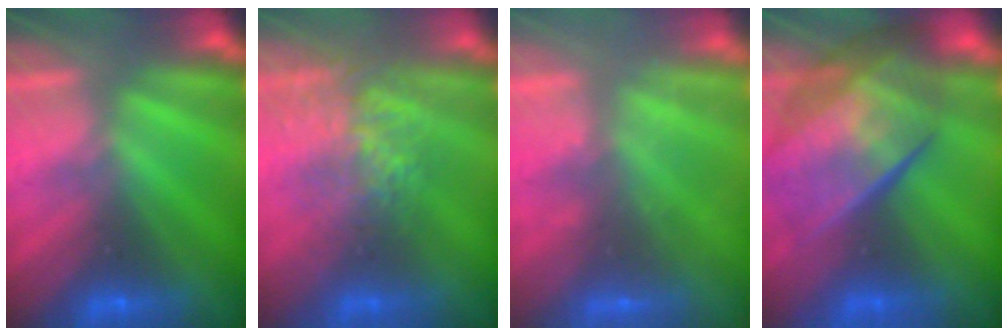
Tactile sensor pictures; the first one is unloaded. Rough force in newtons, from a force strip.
{"total": 3.9}
{"total": 2.3}
{"total": 11.0}